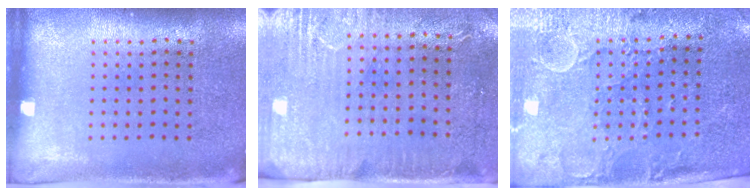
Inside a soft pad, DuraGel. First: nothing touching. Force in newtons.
{"total": 3.0, "press": 2.4, "slide": 1.7}
{"total": 2.9, "press": 2.6, "slide": 1.3}